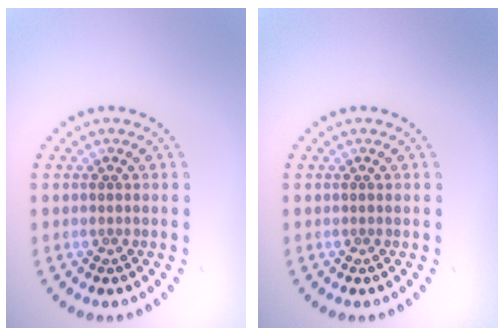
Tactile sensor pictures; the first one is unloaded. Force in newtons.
{"total": 0.0}